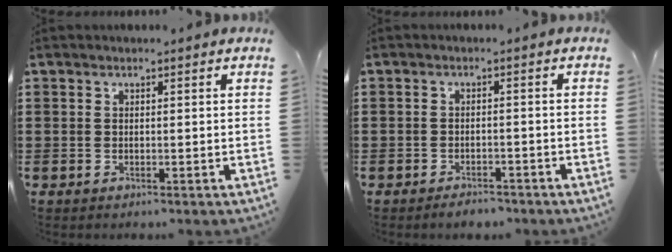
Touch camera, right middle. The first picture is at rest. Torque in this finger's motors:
{"motor_torque": [0.93, 0.12, -0.03, 0.02]}